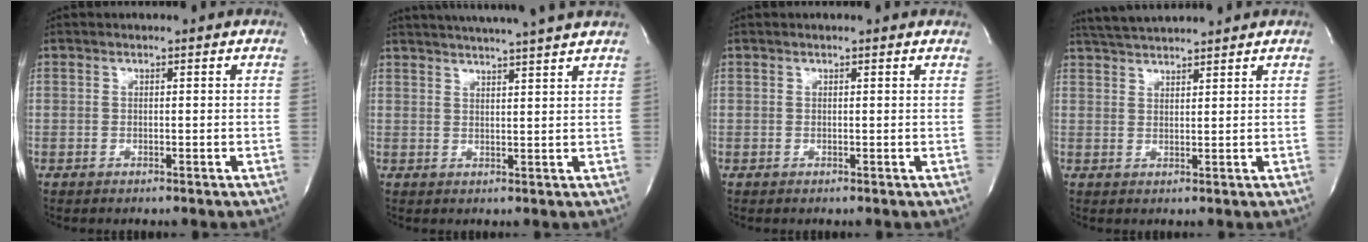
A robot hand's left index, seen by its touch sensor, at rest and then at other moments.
{"total": 12.7, "force": [11.4, -0.9, 5.7], "torque": [-0.097, 0.005, 0.148]}
{"total": 1.7, "force": [1.5, 0.1, 0.7], "torque": [-0.014, 0.009, 0.012]}
{"total": 6.1, "force": [5.8, -0.3, 1.8], "torque": [-0.040, 0.027, 0.102]}